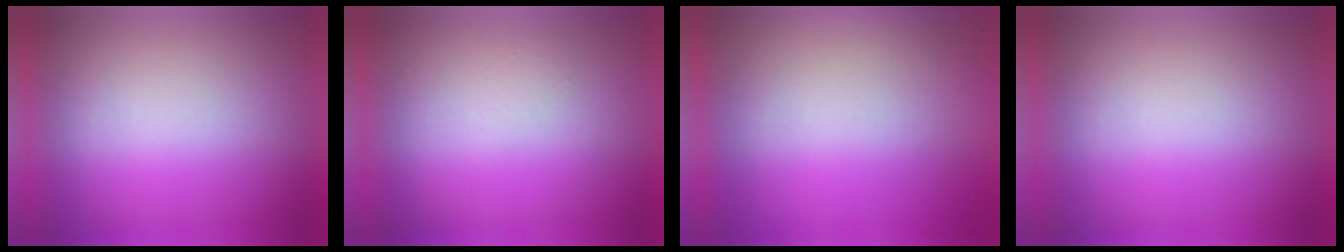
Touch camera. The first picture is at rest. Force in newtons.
{"total": 1.1}
{"total": 4.9}
{"total": 0.0}